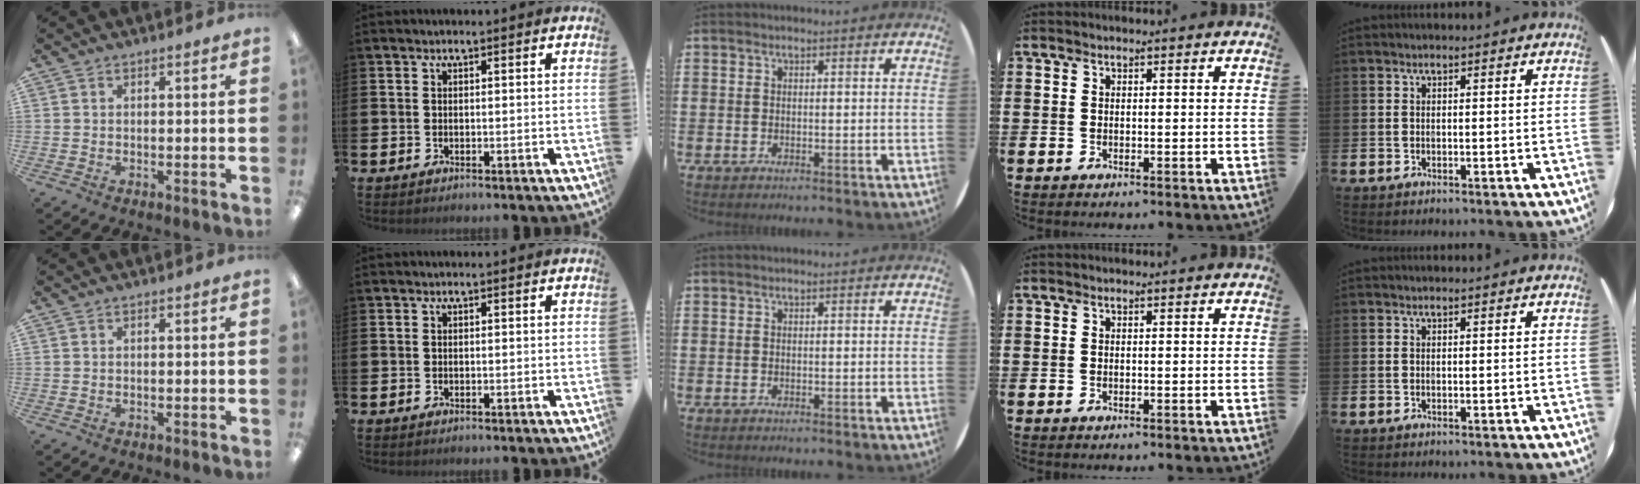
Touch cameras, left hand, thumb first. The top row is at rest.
{}